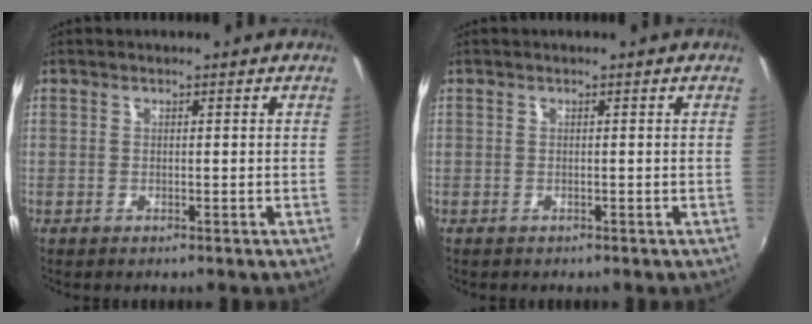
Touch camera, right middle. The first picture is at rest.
{"total": 0.0}